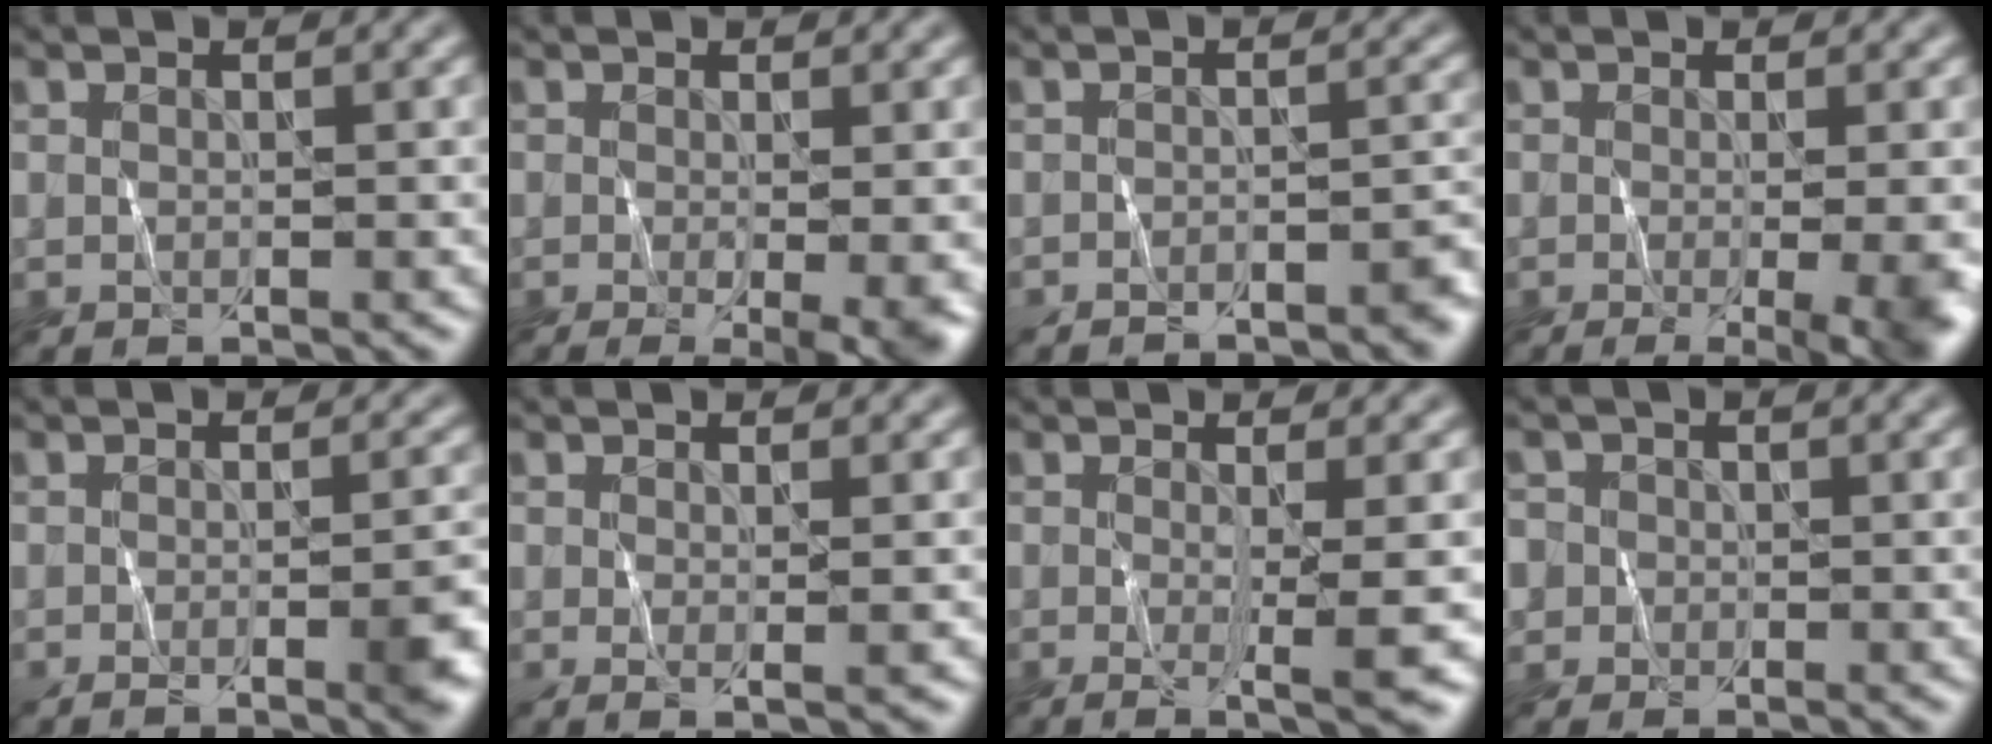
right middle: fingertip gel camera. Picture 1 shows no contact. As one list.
[{"total": 4.7, "force": [-0.8, 1.2, 4.4], "torque": [-0.046, -0.009, -0.005]}, {"total": 2.6, "force": [-2.4, 0.3, 1.0], "torque": [-0.007, 0.002, -0.037]}, {"total": 8.2, "force": [-1.1, 3.5, 7.4], "torque": [-0.043, 0.004, -0.003]}, {"total": 3.7, "force": [-1.7, 1.0, 3.2], "torque": [-0.030, 0.000, -0.026]}, {"total": 1.2, "force": [0.1, 0.1, 1.2], "torque": [-0.012, 0.002, 0.000]}, {"total": 3.8, "force": [-0.3, 0.5, 3.8], "torque": [-0.047, 0.001, -0.005]}, {"total": 2.7, "force": [-0.5, 2.6, 0.2], "torque": [0.007, 0.011, -0.023]}]